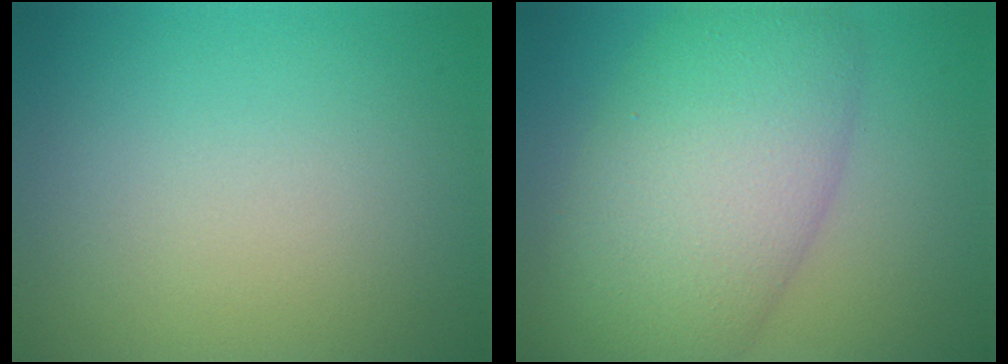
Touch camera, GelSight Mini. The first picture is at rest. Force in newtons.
{"total": 10.2, "press": 10.2, "slide": 0.2}